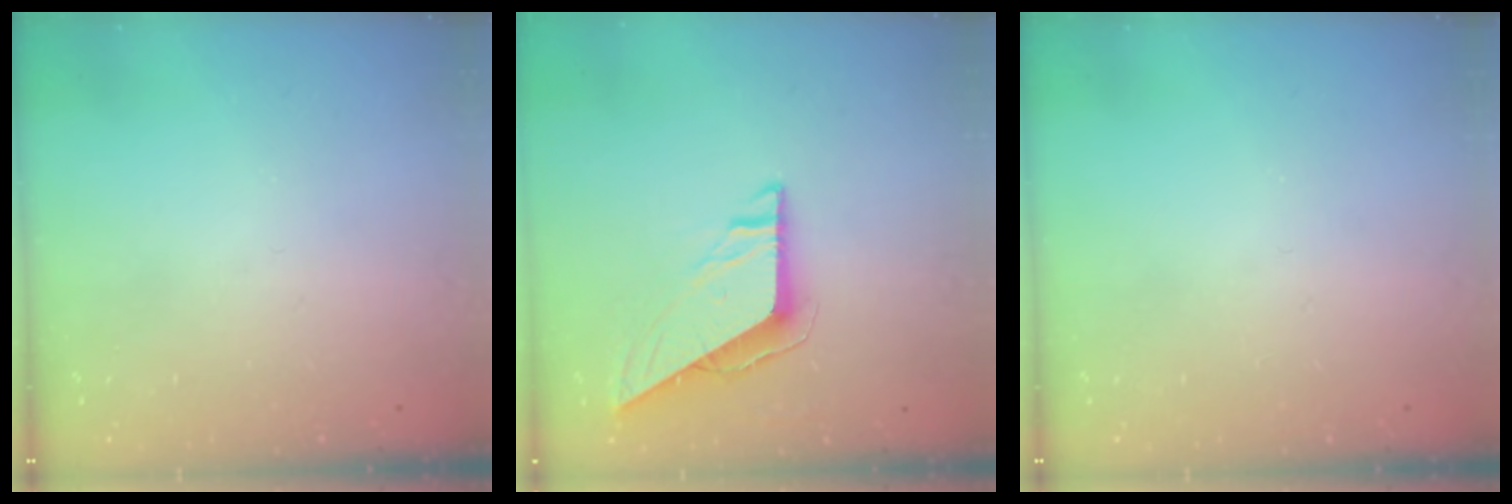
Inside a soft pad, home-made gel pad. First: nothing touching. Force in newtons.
{"total": 7.6, "press": 7.6, "slide": 0.2}
{"total": 0.0}